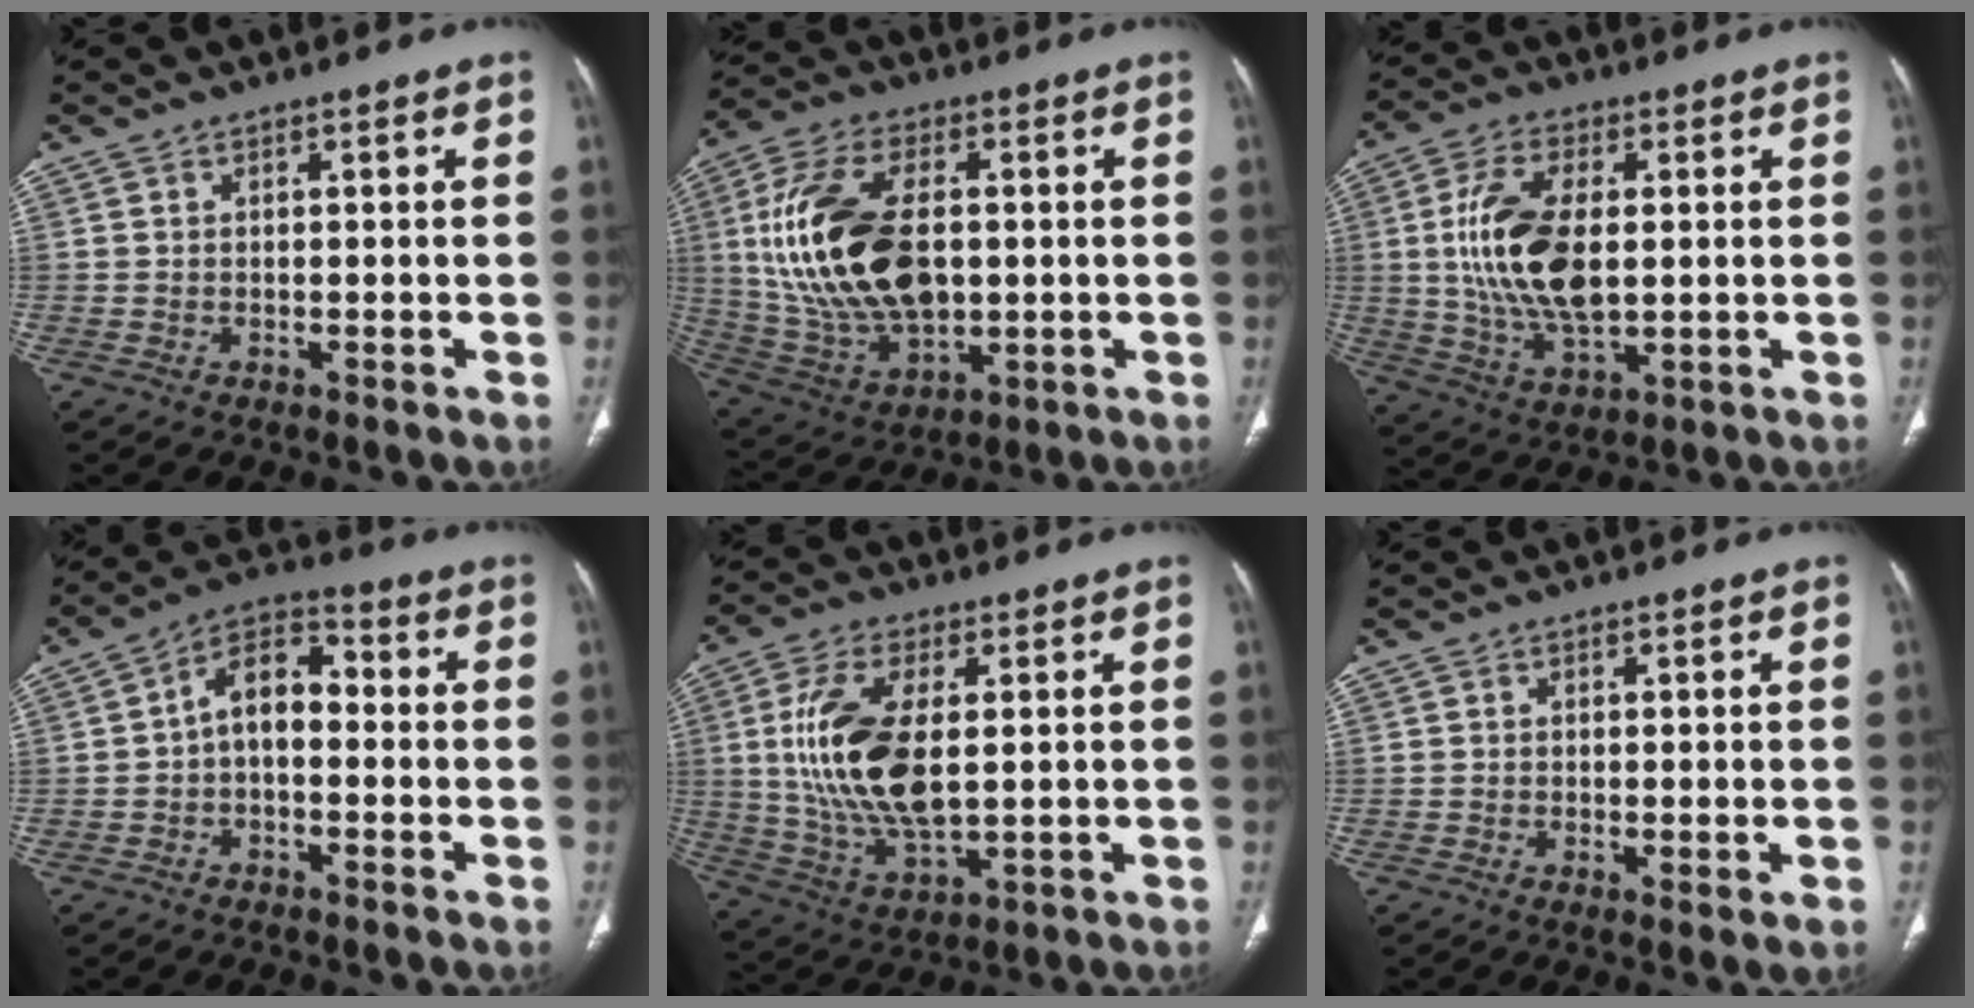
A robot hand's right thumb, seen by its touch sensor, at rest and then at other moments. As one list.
[{"total": 22.7, "force": [1.6, 13.1, 18.5], "torque": [-0.361, -0.007, 0.042]}, {"total": 15.6, "force": [1.3, 7.9, 13.3], "torque": [-0.262, -0.005, 0.029]}, {"total": 8.8, "force": [-0.6, 5.5, 6.9], "torque": [-0.094, 0.038, -0.025]}, {"total": 16.7, "force": [1.8, 8.1, 14.5], "torque": [-0.293, -0.012, 0.043]}, {"total": 1.8, "force": [-0.3, 0.3, 1.7], "torque": [-0.037, -0.009, -0.005]}]